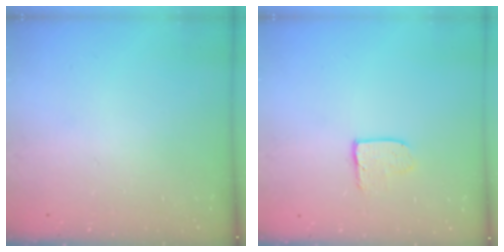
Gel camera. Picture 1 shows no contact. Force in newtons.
{"total": 4.1, "press": 4.1, "slide": 0.3}